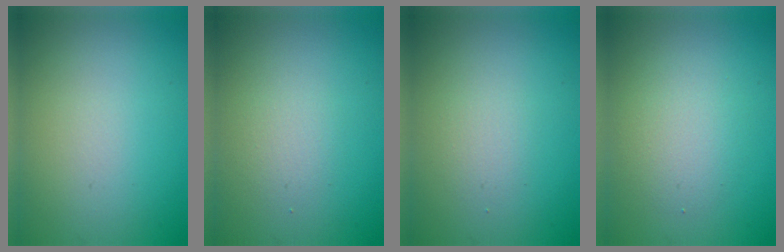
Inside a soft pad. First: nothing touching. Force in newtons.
{"total": 1.5, "press": 1.5, "slide": 0.1}
{"total": 1.4, "press": 1.4, "slide": 0.1}
{"total": 2.7, "press": 2.7, "slide": 0.1}